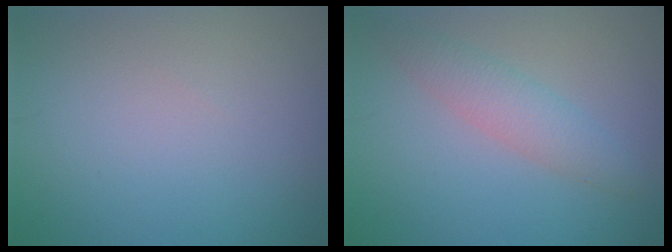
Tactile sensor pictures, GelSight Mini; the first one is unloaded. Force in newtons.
{"total": 2.9, "press": 2.9, "slide": 0.1}